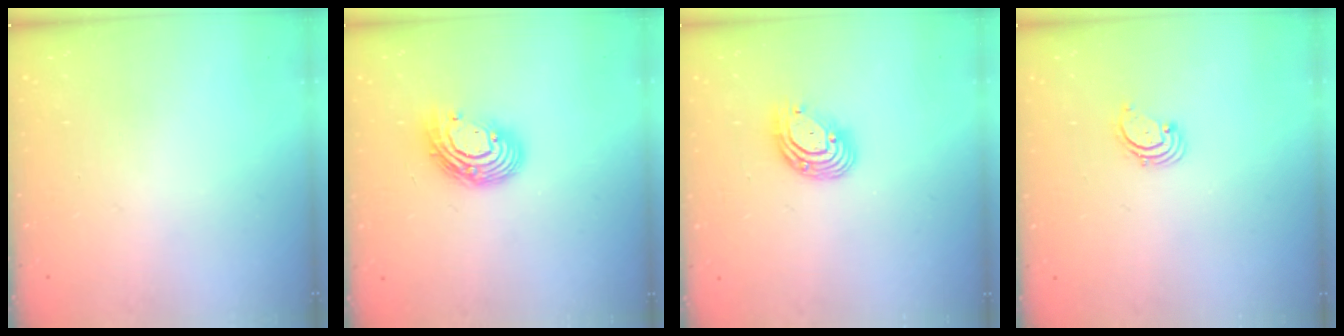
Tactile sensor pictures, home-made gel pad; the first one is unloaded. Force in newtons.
{"total": 11.9, "press": 11.9, "slide": 1.0}
{"total": 9.0, "press": 8.8, "slide": 1.9}
{"total": 1.7, "press": 1.7, "slide": 0.2}